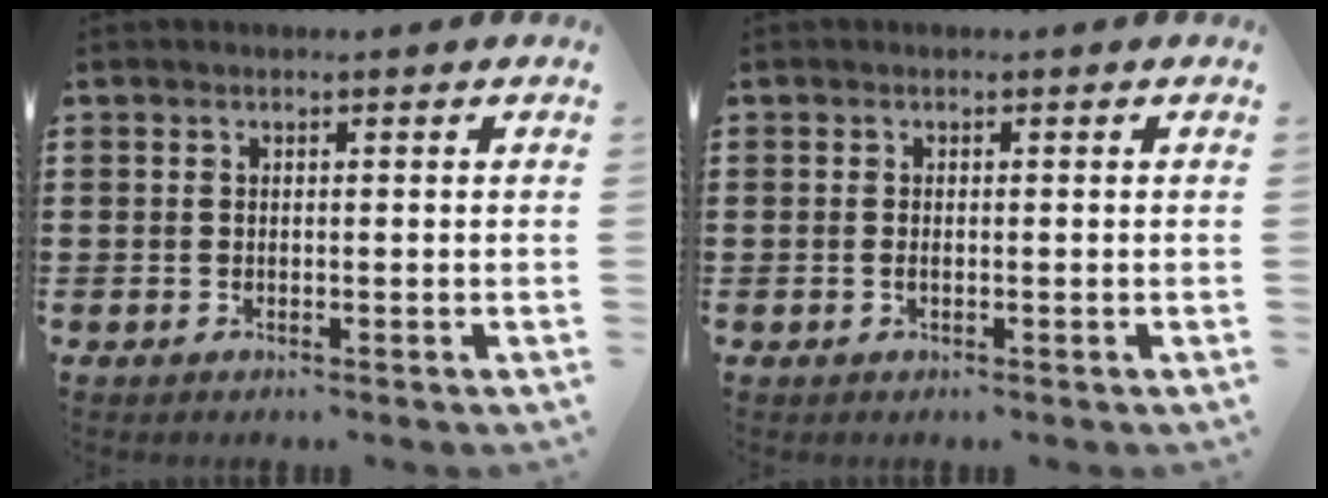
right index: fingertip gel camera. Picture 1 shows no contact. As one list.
[{"total": 0.5, "force": [-0.2, 0.1, 0.5], "torque": [-0.010, -0.003, -0.002]}]